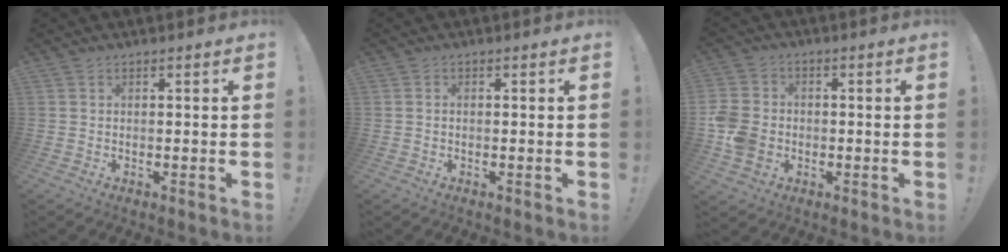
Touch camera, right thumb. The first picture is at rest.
{"total": 0.6, "force": [-0.4, 0.3, 0.3], "torque": [-0.007, 0.001, -0.006]}
{"total": 10.3, "force": [-2.5, 8.4, 5.5], "torque": [-0.119, 0.023, -0.041]}